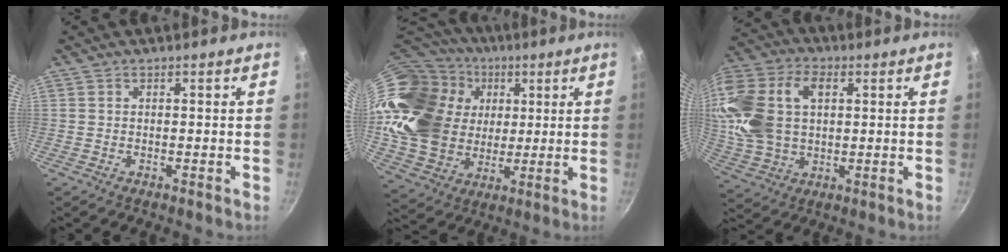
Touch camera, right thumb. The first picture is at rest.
{"total": 26.9, "force": [6.3, 21.4, 15.0], "torque": [-0.270, 0.018, 0.131]}
{"total": 19.5, "force": [3.7, 13.0, 14.0], "torque": [-0.280, 0.014, 0.069]}